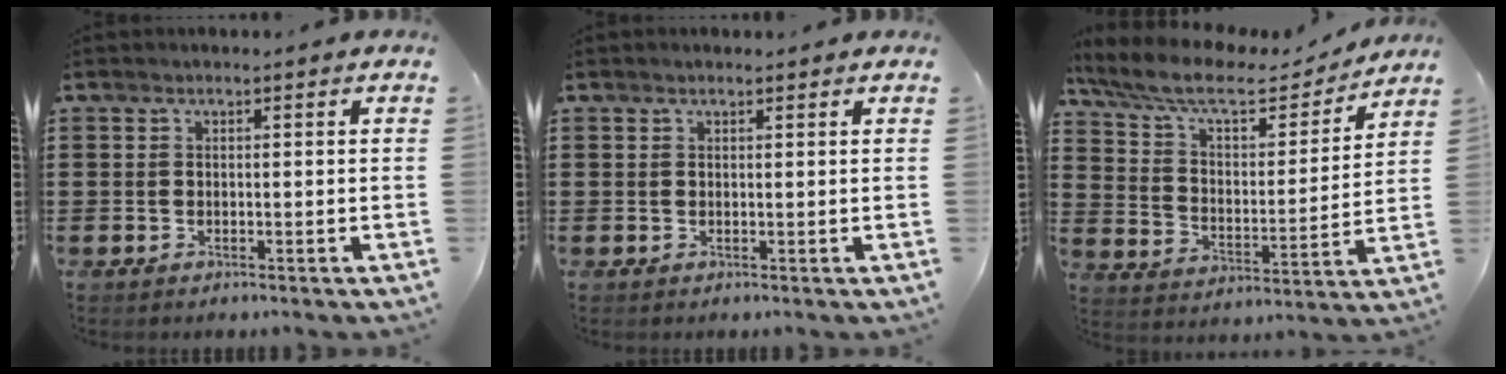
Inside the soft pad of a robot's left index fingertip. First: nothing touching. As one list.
[{"total": 0.6, "force": [0.5, 0.2, 0.3], "torque": [-0.006, 0.001, 0.009]}, {"total": 10.1, "force": [8.0, 2.9, 5.5], "torque": [-0.136, -0.035, 0.137]}]